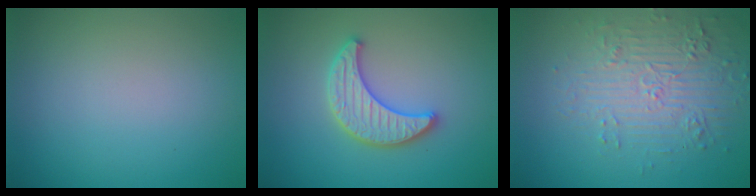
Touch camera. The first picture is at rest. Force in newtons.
{"total": 3.6, "press": 3.5, "slide": 0.7}
{"total": 4.2, "press": 3.8, "slide": 1.8}